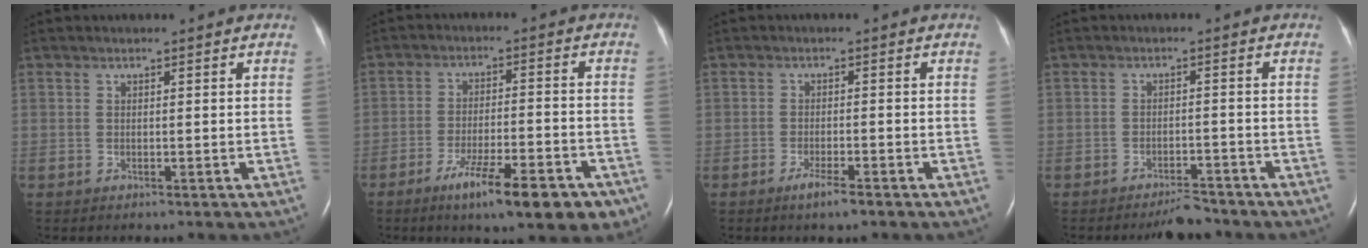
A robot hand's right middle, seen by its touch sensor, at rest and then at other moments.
{"total": 12.2, "force": [-7.8, 2.2, 9.2], "torque": [-0.128, -0.011, -0.114]}
{"total": 2.9, "force": [-2.1, 0.1, 2.1], "torque": [-0.044, -0.005, -0.038]}
{"total": 3.6, "force": [-3.4, 0.7, 1.1], "torque": [-0.017, -0.005, -0.055]}